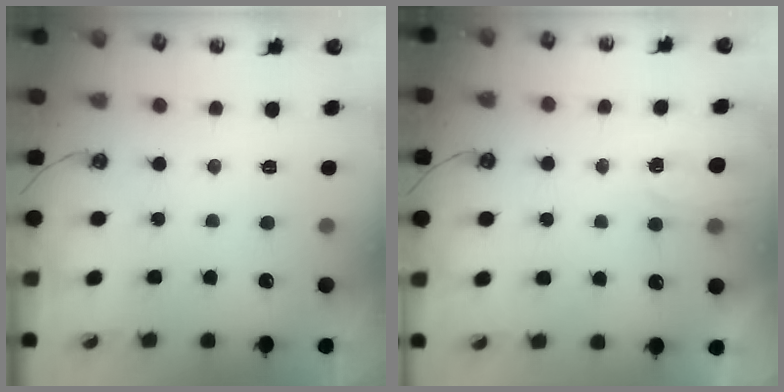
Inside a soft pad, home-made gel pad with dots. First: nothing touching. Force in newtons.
{"total": 2.0, "press": 2.0, "slide": 0.3}